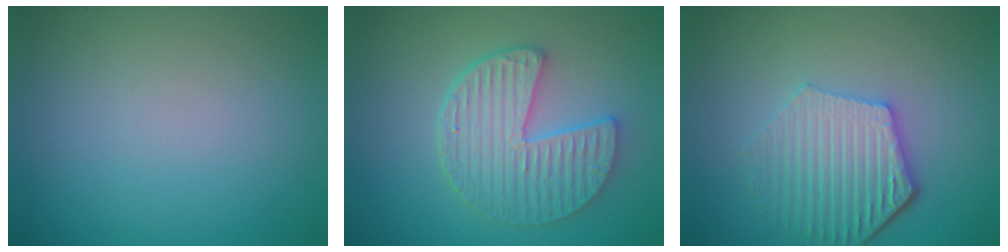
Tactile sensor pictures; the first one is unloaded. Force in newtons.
{"total": 5.2, "press": 4.4, "slide": 2.8}
{"total": 5.4, "press": 4.2, "slide": 3.4}